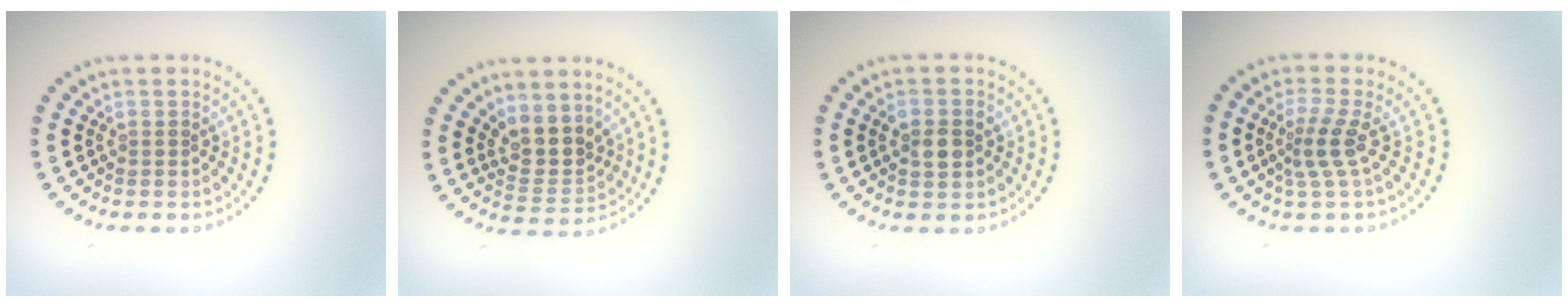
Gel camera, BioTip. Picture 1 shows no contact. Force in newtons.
{"total": 3.5, "press": 3.0, "slide": 1.8}
{"total": 2.5, "press": 2.5, "slide": 0.2}
{"total": 2.6, "press": 1.8, "slide": 1.8}